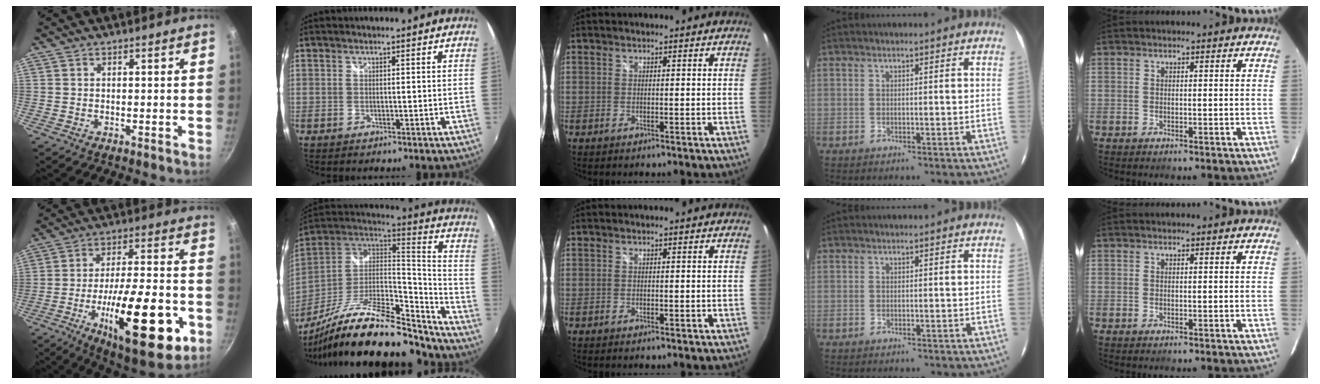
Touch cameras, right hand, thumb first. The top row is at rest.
{"thumb": {"total": 25.8, "force": [-9.0, 8.5, 22.7], "torque": [-0.321, 0.022, -0.131]}, "index": {"total": 26.3, "force": [-19.3, 7.4, 16.2], "torque": [-0.277, -0.027, -0.318]}, "middle": {"total": 0.6, "force": [-0.2, 0.3, 0.4], "torque": [-0.006, 0.000, -0.003]}}